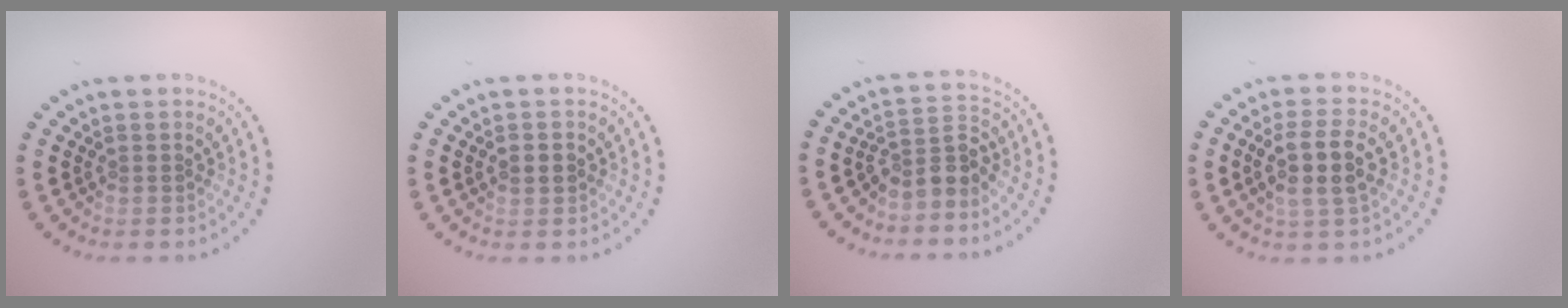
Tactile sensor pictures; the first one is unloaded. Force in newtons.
{"total": 1.9, "press": 1.9, "slide": 0.1}
{"total": 2.8, "press": 2.1, "slide": 1.9}
{"total": 3.7, "press": 3.5, "slide": 1.3}